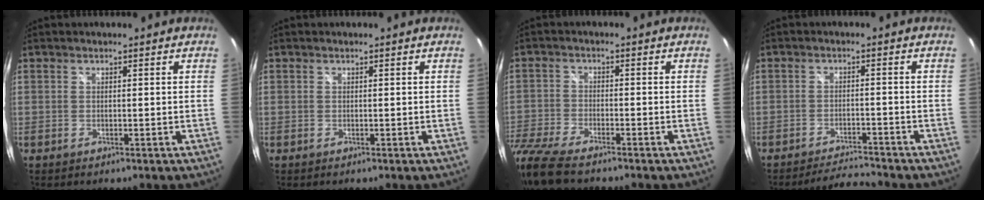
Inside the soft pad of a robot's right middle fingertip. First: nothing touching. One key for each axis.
{"total": 0.0}
{"total": 13.0, "fx": -10.7, "fy": 3.3, "fz": 6.5, "tx": -0.171, "ty": -0.035, "tz": -0.208}
{"total": 5.0, "fx": -4.9, "fy": -0.2, "fz": 0.7, "tx": -0.028, "ty": 0.004, "tz": -0.081}